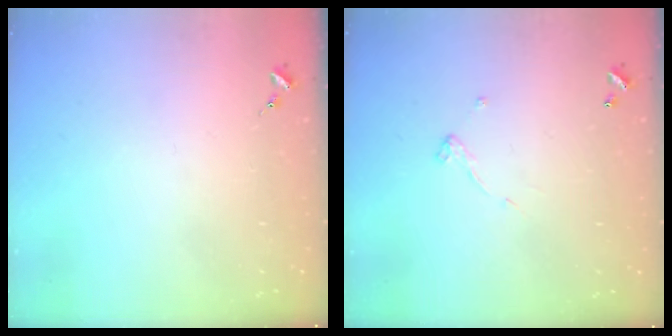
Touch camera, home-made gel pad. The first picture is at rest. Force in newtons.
{"total": 5.0, "press": 5.0, "slide": 0.4}